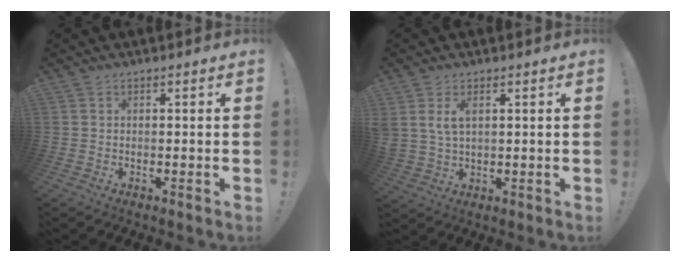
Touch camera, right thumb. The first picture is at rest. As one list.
[{"total": 5.2, "force": [2.3, 2.5, 3.9], "torque": [-0.076, -0.008, 0.040]}]